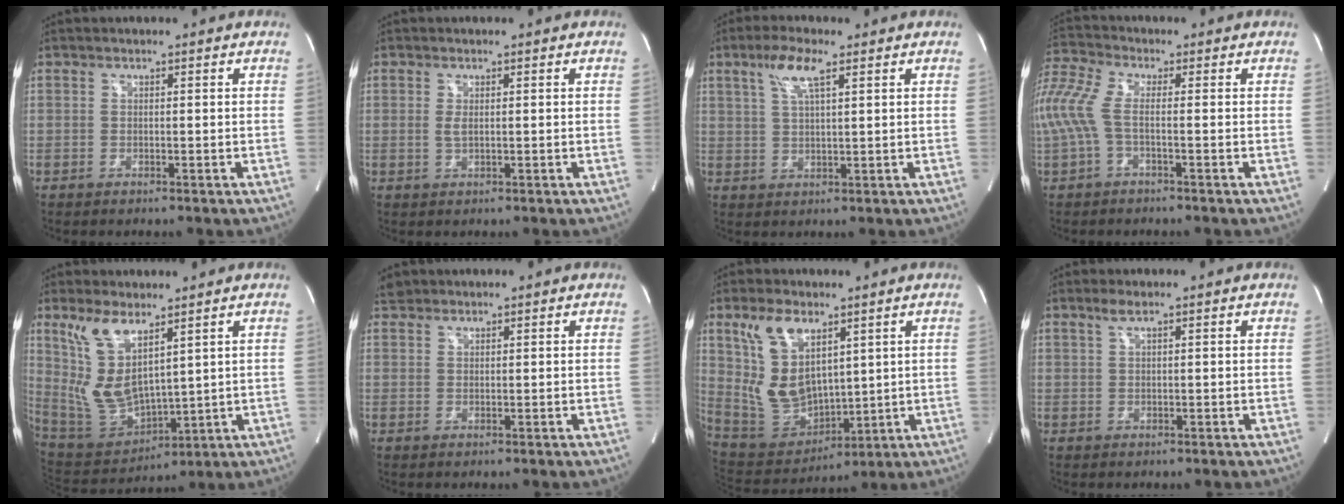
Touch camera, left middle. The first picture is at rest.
{"total": 1.2, "force": [0.2, 0.3, 1.2], "torque": [-0.030, -0.002, 0.007]}
{"total": 5.6, "force": [3.0, 0.9, 4.6], "torque": [-0.098, 0.007, 0.057]}
{"total": 9.9, "force": [-1.2, 3.3, 9.3], "torque": [-0.240, 0.028, -0.028]}
{"total": 10.8, "force": [5.3, 3.5, 8.7], "torque": [-0.189, -0.007, 0.121]}
{"total": 1.7, "force": [1.5, 0.8, 0.0], "torque": [-0.003, 0.011, 0.026]}
{"total": 12.0, "force": [5.3, 6.1, 8.8], "torque": [-0.188, 0.003, 0.121]}
{"total": 1.5, "force": [1.0, 0.0, 1.1], "torque": [-0.029, 0.007, 0.022]}